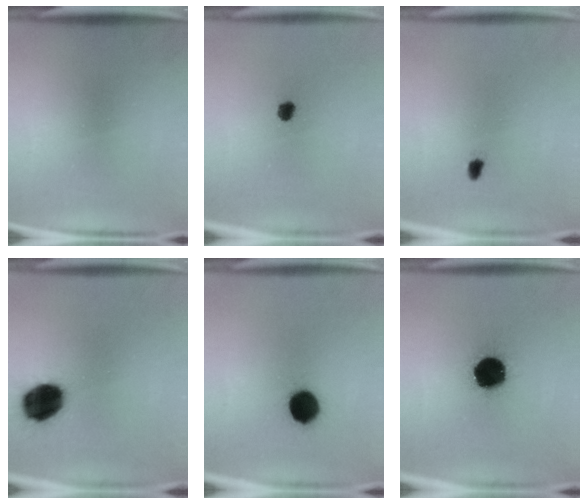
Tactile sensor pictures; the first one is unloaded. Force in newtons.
{"total": 2.1}
{"total": 1.3}
{"total": 13.0}
{"total": 9.1}
{"total": 16.7}